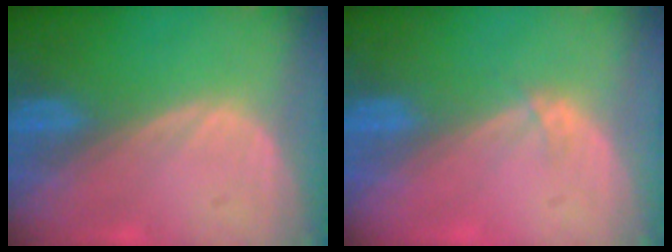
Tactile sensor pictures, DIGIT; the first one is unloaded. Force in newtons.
{"total": 1.2, "press": 0.9, "slide": 0.7}